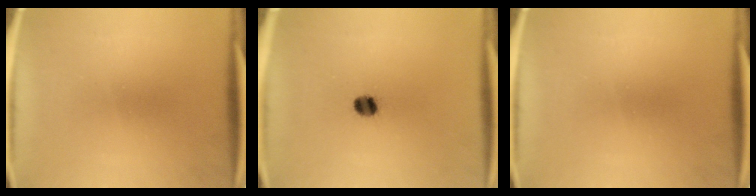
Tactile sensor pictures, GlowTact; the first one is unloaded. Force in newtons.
{"total": 3.5}
{"total": 0.0}